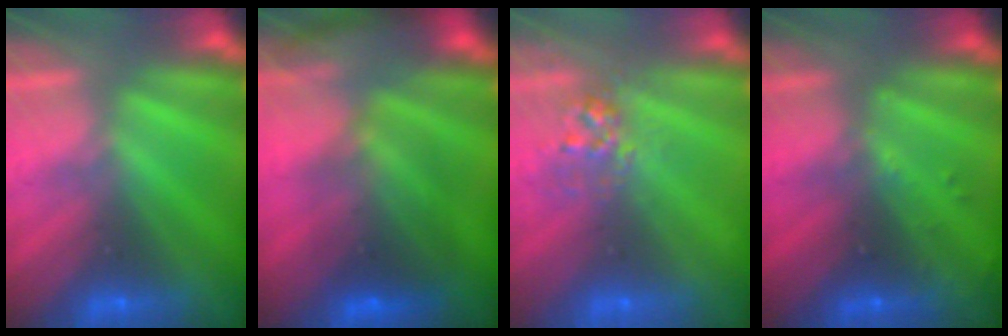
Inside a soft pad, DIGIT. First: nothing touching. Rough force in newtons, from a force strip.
{"total": 7.6}
{"total": 2.7}
{"total": 2.9}